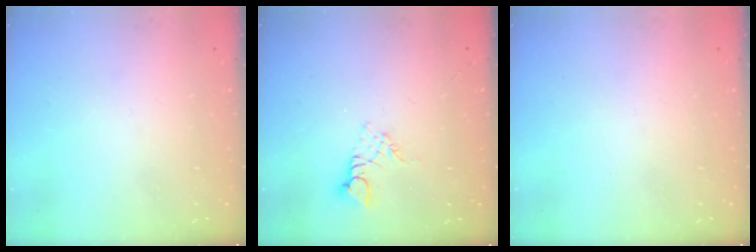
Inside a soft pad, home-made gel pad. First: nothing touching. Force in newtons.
{"total": 3.1, "press": 3.0, "slide": 0.3}
{"total": 0.0}